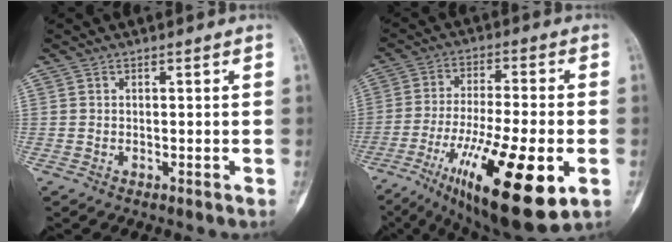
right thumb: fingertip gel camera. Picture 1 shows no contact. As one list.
[{"total": 22.3, "force": [-8.3, 6.0, 19.8], "torque": [-0.330, -0.008, -0.126]}]